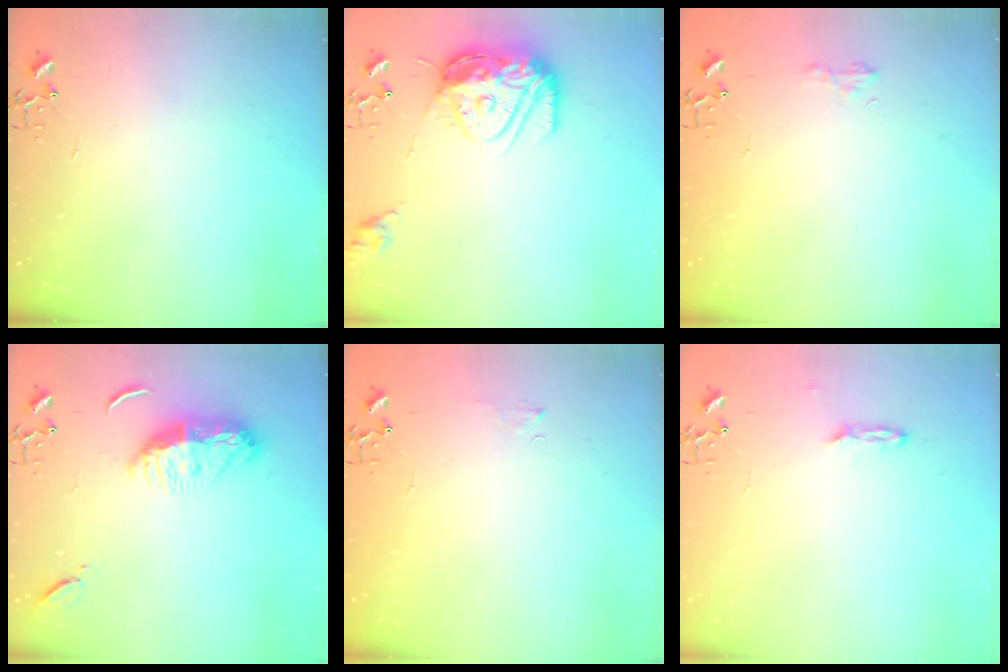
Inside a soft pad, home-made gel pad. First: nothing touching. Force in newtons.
{"total": 15.2, "press": 15.1, "slide": 1.5}
{"total": 5.6, "press": 5.6, "slide": 0.6}
{"total": 11.1, "press": 11.0, "slide": 1.0}
{"total": 3.8, "press": 3.8, "slide": 0.5}
{"total": 2.3, "press": 2.2, "slide": 0.4}